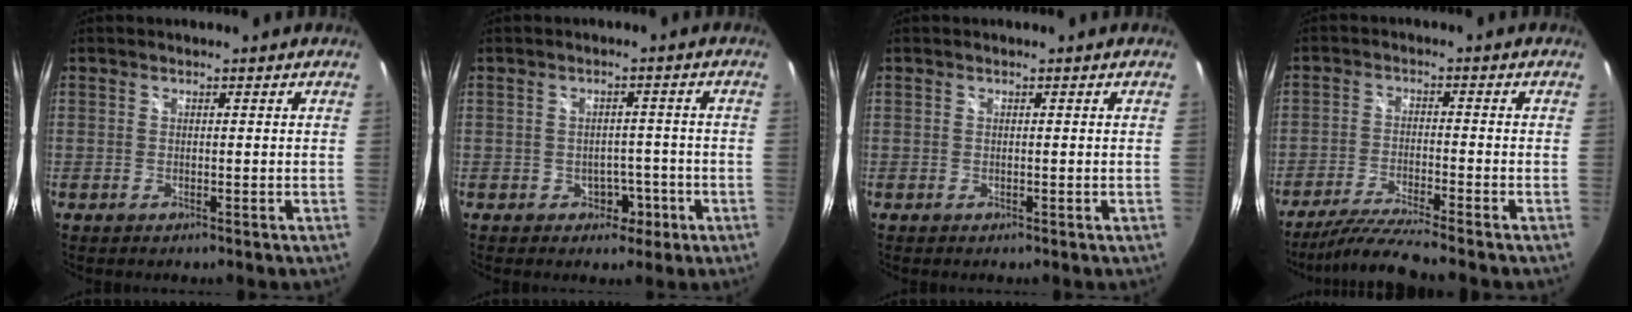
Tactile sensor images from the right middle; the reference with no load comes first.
{"total": 3.3, "force": [-1.3, 2.8, 1.3], "torque": [-0.026, 0.008, -0.007]}
{"total": 0.0}
{"total": 8.2, "force": [-7.3, -1.2, 3.5], "torque": [-0.087, -0.016, -0.135]}